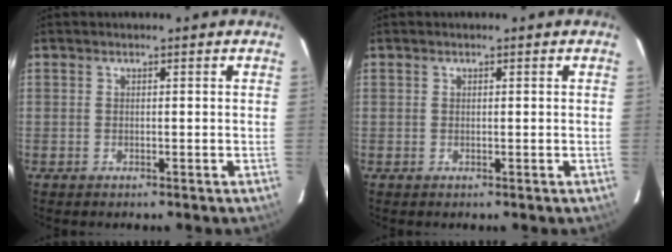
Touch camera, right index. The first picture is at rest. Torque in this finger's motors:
{"motor_torque": [-0.20, -0.03, -0.10, 0.00]}